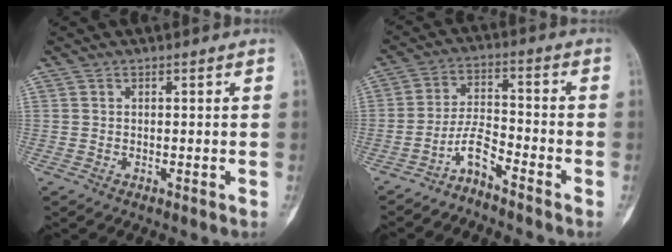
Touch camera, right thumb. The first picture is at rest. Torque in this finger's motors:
{"motor_torque": [0.02, 0.25, 0.04, 0.07, 0.00]}